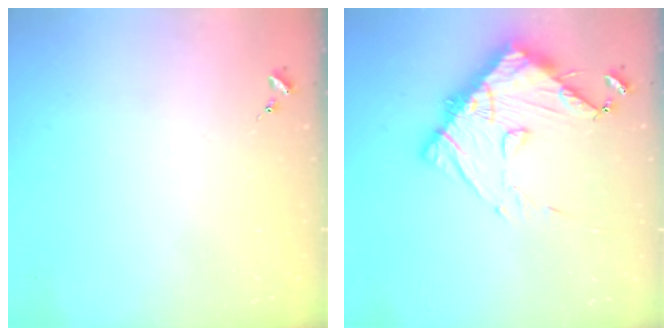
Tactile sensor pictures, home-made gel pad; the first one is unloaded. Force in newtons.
{"total": 14.1, "press": 14.0, "slide": 1.6}